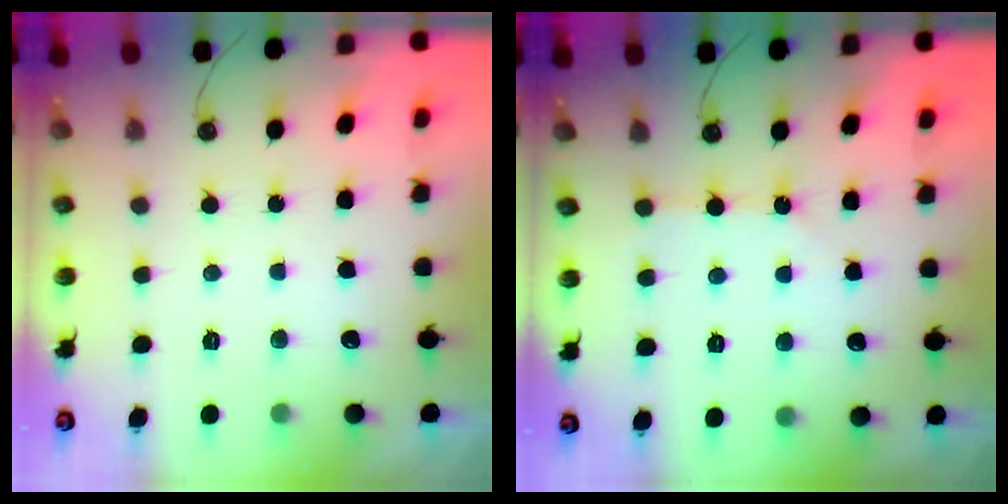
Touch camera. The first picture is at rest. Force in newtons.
{"total": 2.4, "press": 2.4, "slide": 0.4}